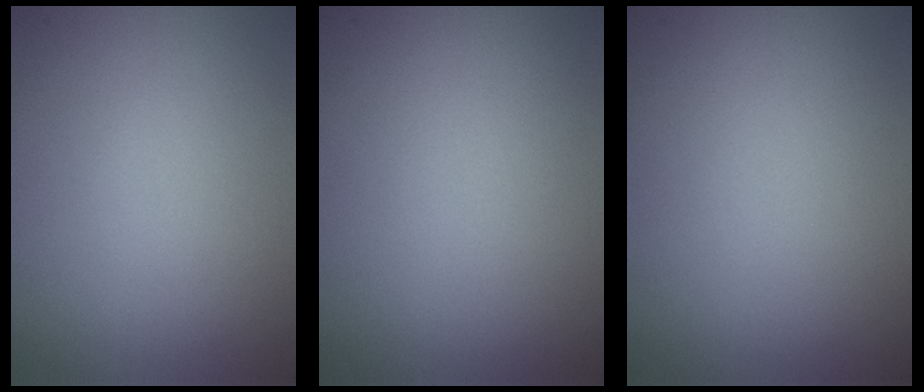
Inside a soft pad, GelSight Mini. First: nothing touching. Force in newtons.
{"total": 0.0}
{"total": 0.0}